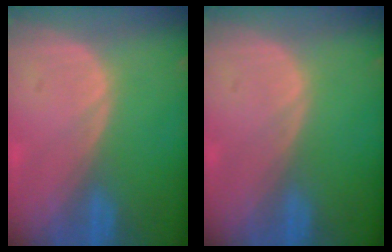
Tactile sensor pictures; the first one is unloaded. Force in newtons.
{"total": 0.0}